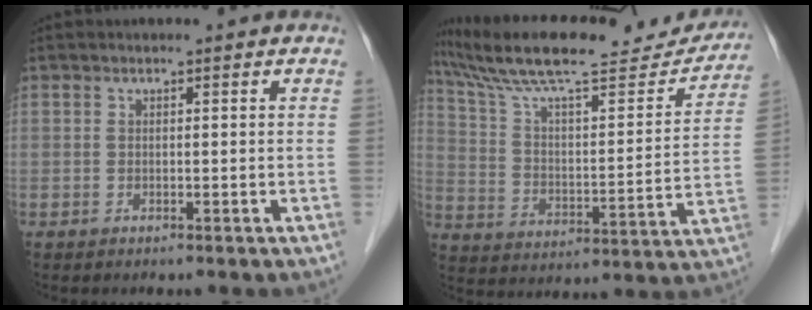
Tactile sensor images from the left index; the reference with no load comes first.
{"total": 25.0, "force": [22.0, 4.6, 10.9], "torque": [-0.187, 0.007, 0.325]}